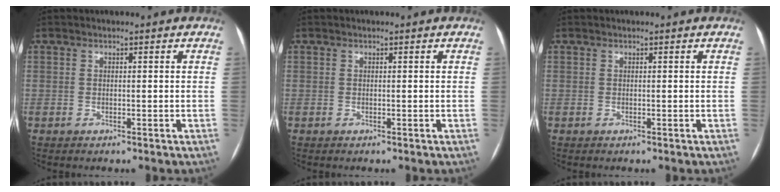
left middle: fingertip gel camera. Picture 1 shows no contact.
{"total": 0.0}
{"total": 0.0}